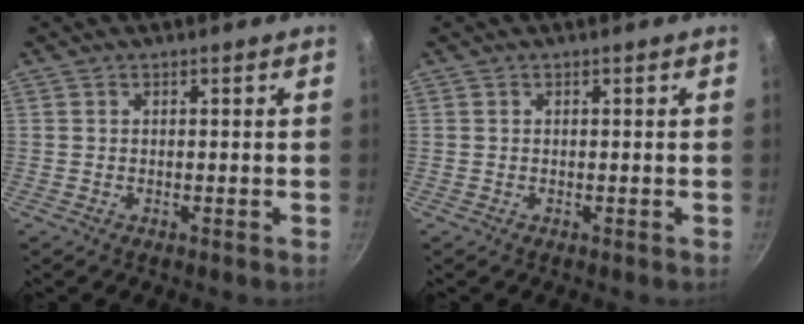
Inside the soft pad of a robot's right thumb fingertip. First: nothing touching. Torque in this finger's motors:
{"motor_torque": [-0.35, 0.09, 0.00, 0.00, 0.00]}